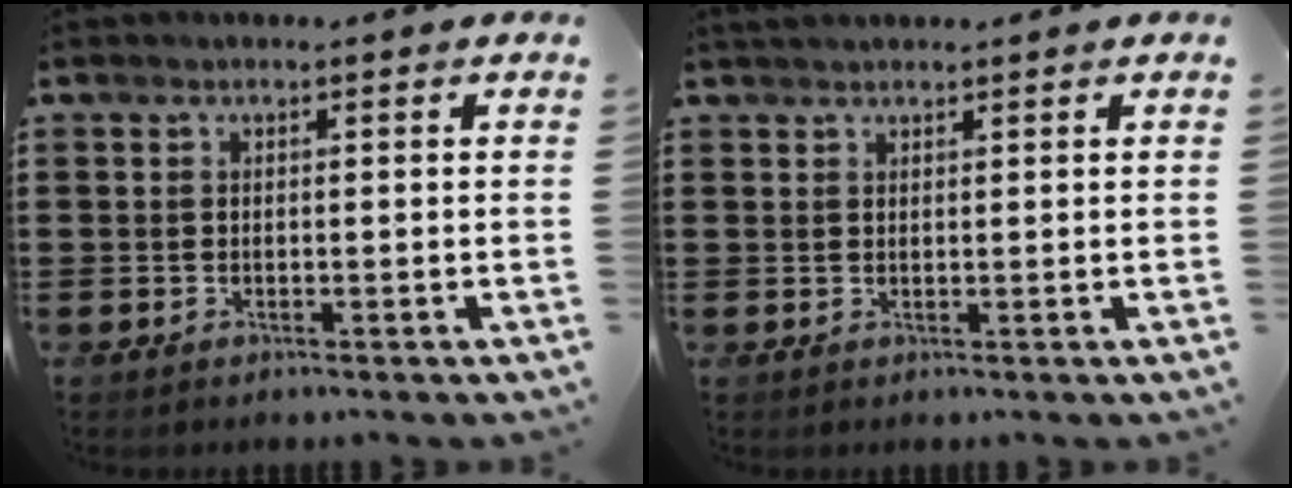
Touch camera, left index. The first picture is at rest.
{"total": 1.2, "force": [1.2, 0.1, 0.3], "torque": [-0.008, 0.001, 0.022]}